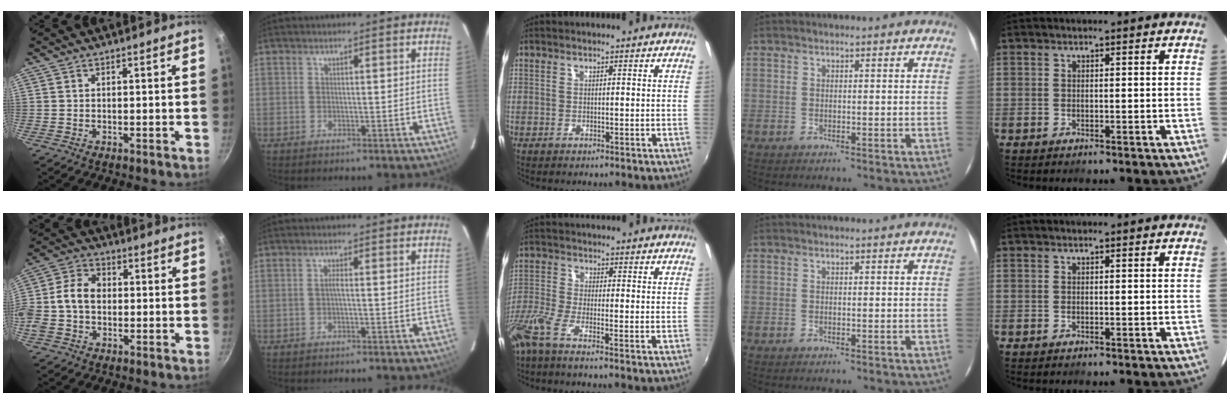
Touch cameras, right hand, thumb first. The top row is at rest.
{"thumb": {"total": 10.5, "force": [-0.4, 7.7, 7.1], "torque": [-0.119, 0.027, -0.024]}, "index": {"total": 1.1, "force": [-0.3, 0.0, 1.1], "torque": [-0.020, 0.004, -0.007]}, "middle": {"total": 5.9, "force": [-4.3, 0.1, 4.0], "torque": [-0.100, -0.018, -0.093]}}